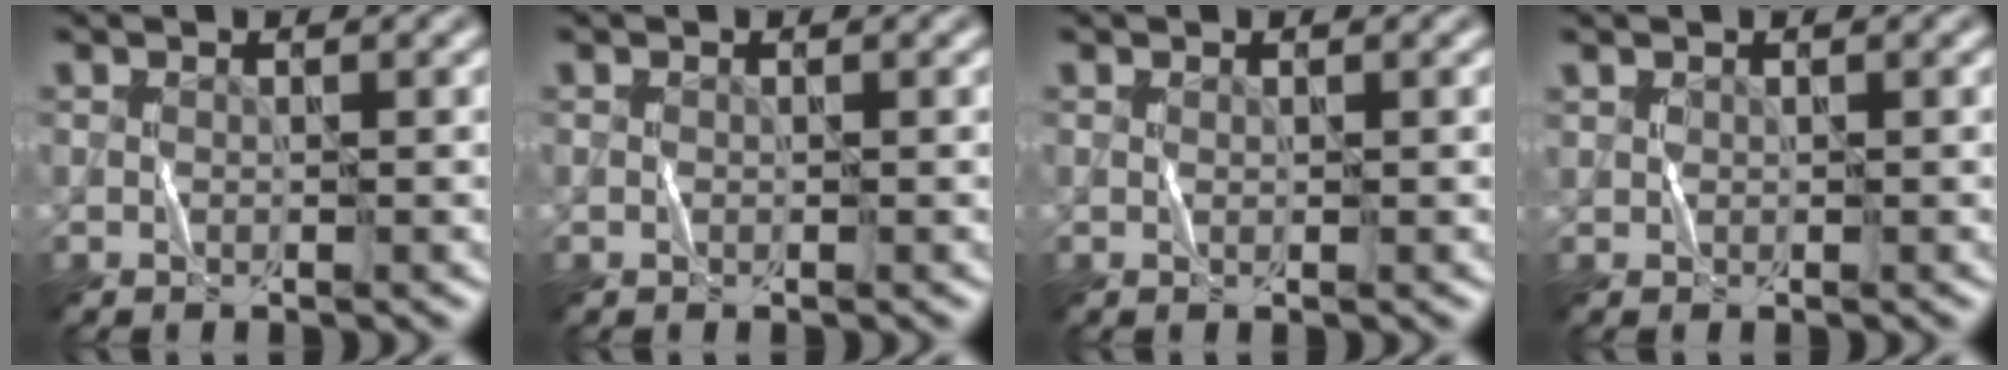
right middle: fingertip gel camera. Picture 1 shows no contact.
{"total": 0.0}
{"total": 0.0}
{"total": 0.5, "force": [0.4, 0.3, 0.1], "torque": [-0.001, 0.000, 0.011]}